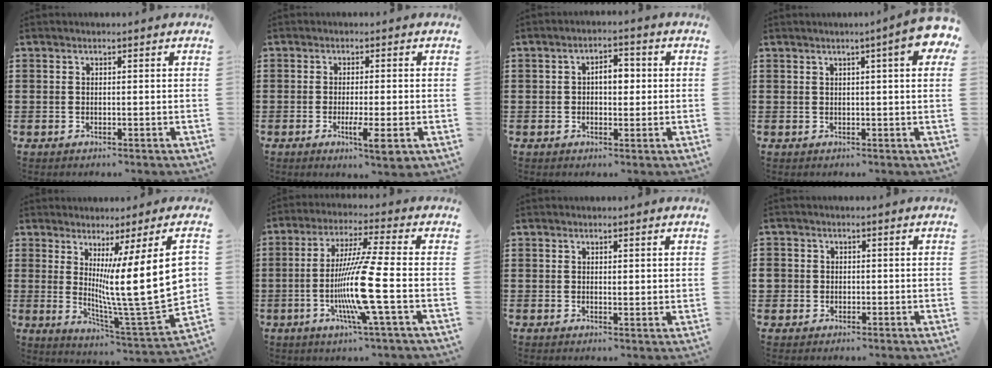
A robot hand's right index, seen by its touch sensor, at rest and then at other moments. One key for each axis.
{"total": 5.0, "fx": -1.9, "fy": 0.3, "fz": 4.6, "tx": -0.088, "ty": -0.022, "tz": -0.032}
{"total": 3.9, "fx": 0.1, "fy": 2.0, "fz": 3.4, "tx": -0.051, "ty": 0.002, "tz": -0.004}
{"total": 5.5, "fx": 2.3, "fy": 0.5, "fz": 4.9, "tx": -0.080, "ty": -0.001, "tz": 0.036}
{"total": 17.4, "fx": 3.9, "fy": 2.6, "fz": 16.8, "tx": -0.276, "ty": -0.051, "tz": 0.058}
{"total": 12.4, "fx": -3.1, "fy": -0.5, "fz": 12.0, "tx": -0.247, "ty": -0.022, "tz": -0.070}
{"total": 0.8, "fx": 0.7, "fy": 0.3, "fz": 0.4, "tx": -0.008, "ty": 0.002, "tz": 0.012}
{"total": 1.4, "fx": -0.2, "fy": 1.4, "fz": 0.3, "tx": -0.010, "ty": 0.007, "tz": -0.006}